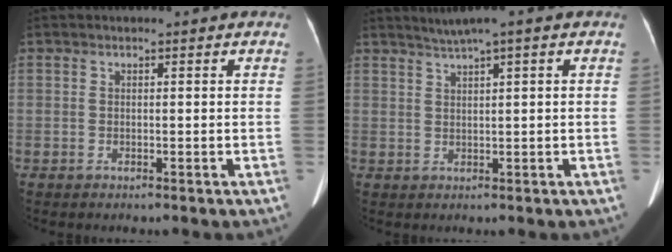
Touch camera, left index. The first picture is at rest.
{"total": 3.1, "force": [2.0, -0.4, 2.3], "torque": [-0.052, 0.014, 0.042]}